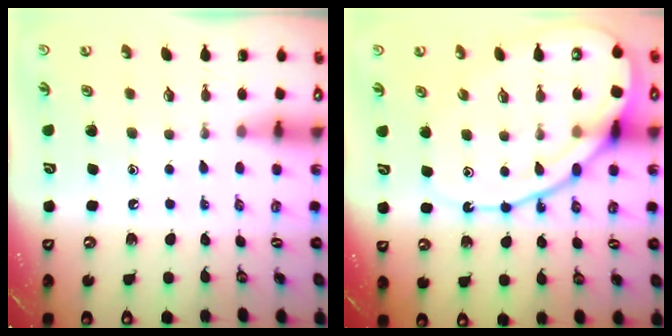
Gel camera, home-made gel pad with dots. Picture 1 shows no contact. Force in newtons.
{"total": 15.8, "press": 15.7, "slide": 1.5}